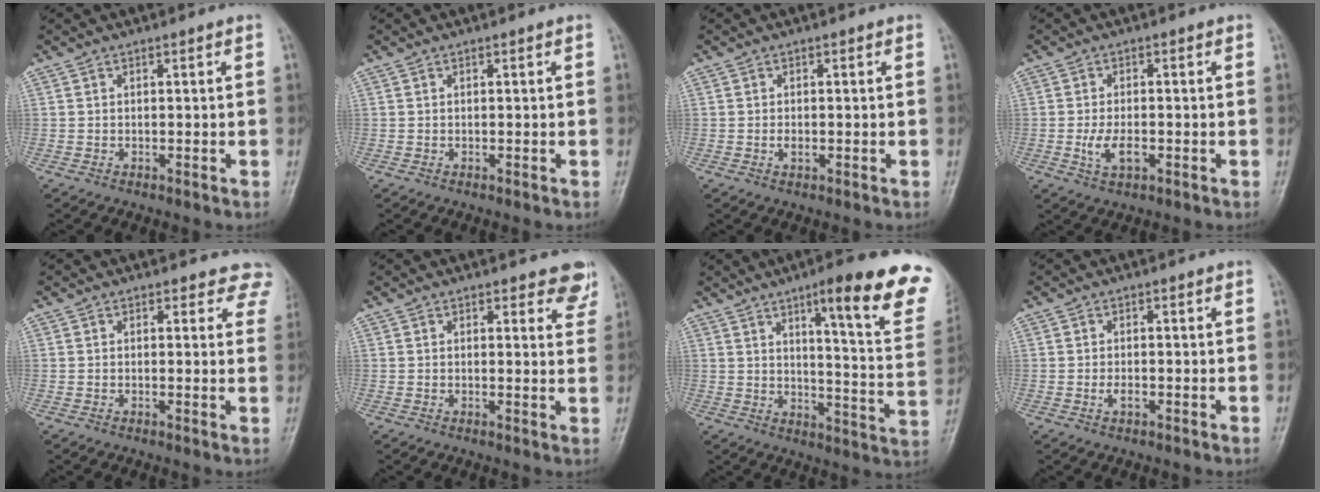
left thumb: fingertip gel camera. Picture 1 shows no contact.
{"total": 0.0}
{"total": 1.5, "force": [-0.2, 1.0, 1.1], "torque": [-0.013, 0.000, -0.006]}
{"total": 4.6, "force": [-1.2, 2.5, 3.6], "torque": [-0.068, 0.000, -0.023]}
{"total": 5.1, "force": [4.2, 2.8, 0.8], "torque": [0.035, -0.013, 0.021]}
{"total": 5.0, "force": [4.0, 2.3, 2.0], "torque": [0.012, -0.022, 0.033]}
{"total": 20.8, "force": [12.4, 3.4, 16.3], "torque": [-0.186, -0.057, 0.160]}
{"total": 1.9, "force": [-0.5, 1.1, 1.4], "torque": [-0.020, 0.001, -0.012]}